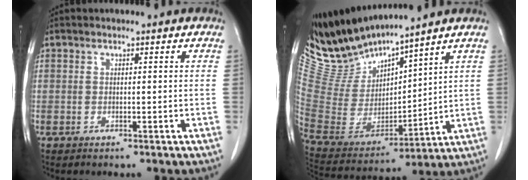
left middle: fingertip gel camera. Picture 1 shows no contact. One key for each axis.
{"total": 10.9, "fx": 10.6, "fy": 0.1, "fz": 2.2, "tx": -0.073, "ty": -0.007, "tz": 0.237}